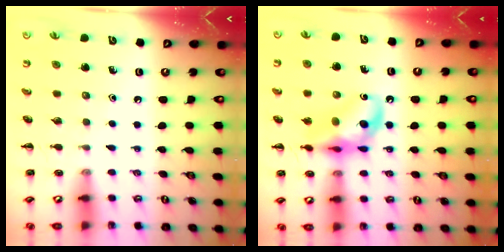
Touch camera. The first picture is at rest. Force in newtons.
{"total": 14.7, "press": 14.4, "slide": 2.6}